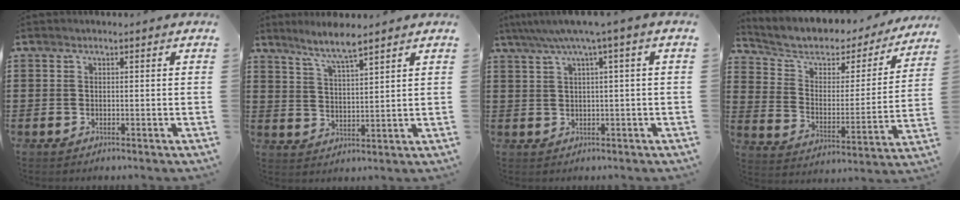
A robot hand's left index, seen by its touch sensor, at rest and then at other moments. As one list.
[{"total": 5.1, "force": [4.4, -0.1, 2.6], "torque": [-0.066, -0.014, 0.076]}, {"total": 4.0, "force": [1.3, -0.6, 3.7], "torque": [-0.074, -0.006, 0.018]}, {"total": 5.3, "force": [3.9, 2.8, 2.1], "torque": [-0.070, -0.030, 0.062]}]